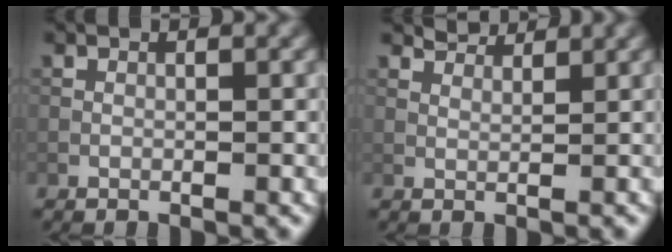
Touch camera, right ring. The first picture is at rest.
{"total": 2.2, "force": [2.0, 0.4, 0.6], "torque": [-0.018, -0.006, 0.037]}